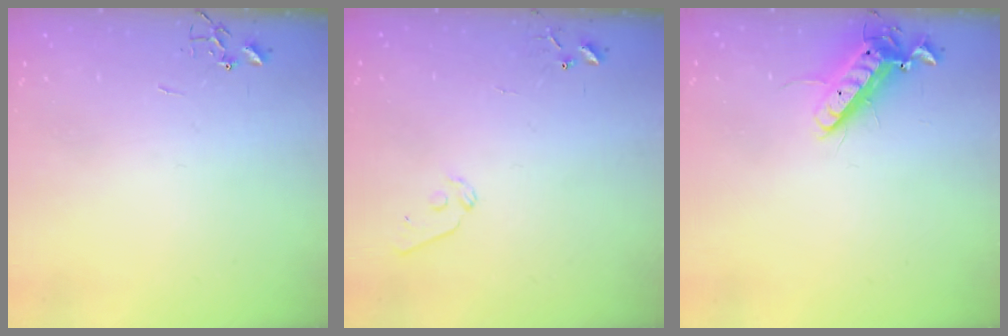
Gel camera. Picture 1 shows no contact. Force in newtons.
{"total": 7.2, "press": 7.2, "slide": 0.5}
{"total": 12.2, "press": 12.0, "slide": 2.3}